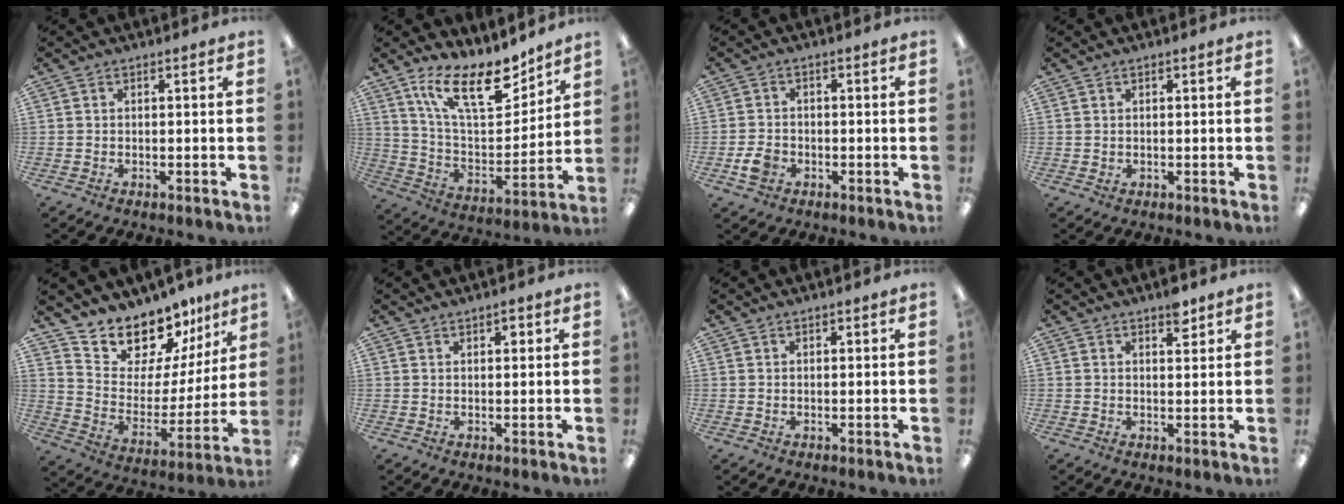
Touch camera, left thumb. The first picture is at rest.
{"total": 18.5, "force": [13.0, 6.8, 11.3], "torque": [-0.193, -0.074, 0.222]}
{"total": 4.0, "force": [-1.6, 3.0, 2.0], "torque": [-0.036, 0.006, -0.028]}
{"total": 0.6, "force": [0.4, 0.4, 0.0], "torque": [0.008, -0.001, 0.005]}
{"total": 13.9, "force": [12.7, 5.5, 0.6], "torque": [-0.029, -0.135, 0.232]}
{"total": 1.8, "force": [1.3, 0.7, 0.9], "torque": [-0.011, -0.003, 0.022]}
{"total": 0.6, "force": [0.5, 0.3, 0.1], "torque": [-0.002, 0.001, 0.009]}
{"total": 4.2, "force": [2.9, 1.9, 2.3], "torque": [-0.020, -0.014, 0.045]}